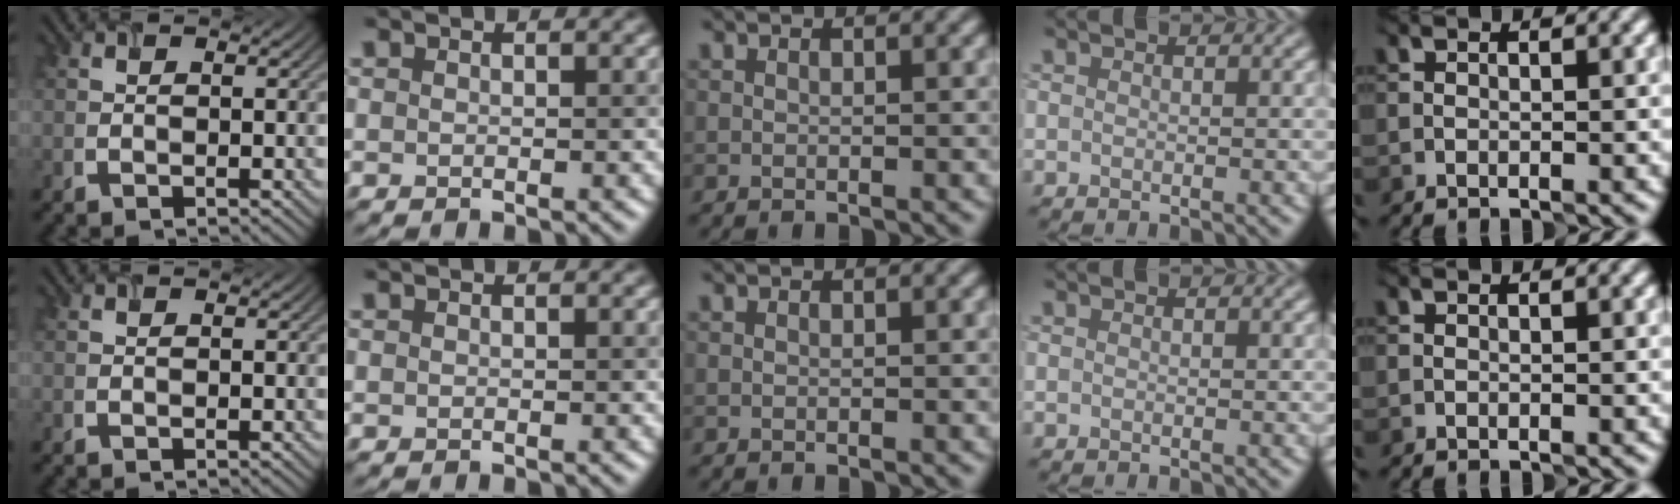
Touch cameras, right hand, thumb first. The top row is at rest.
{}